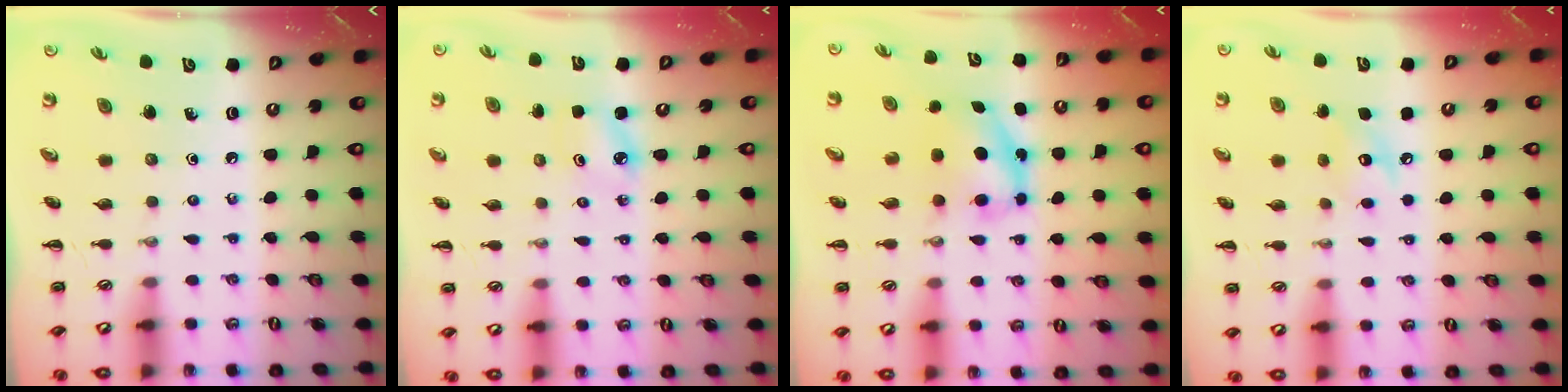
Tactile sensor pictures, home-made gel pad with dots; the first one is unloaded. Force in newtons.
{"total": 2.8, "press": 2.7, "slide": 0.4}
{"total": 6.1, "press": 6.0, "slide": 0.9}
{"total": 7.0, "press": 7.0, "slide": 0.8}